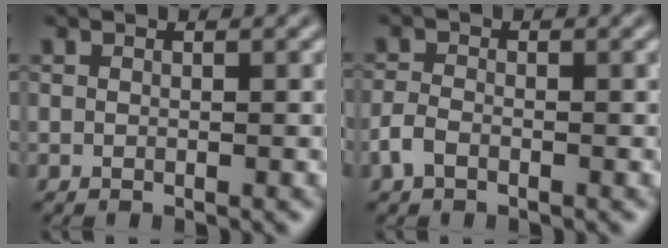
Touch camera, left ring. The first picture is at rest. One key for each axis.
{"total": 1.8, "fx": -1.0, "fy": 0.9, "fz": 1.1, "tx": -0.024, "ty": 0.002, "tz": -0.025}